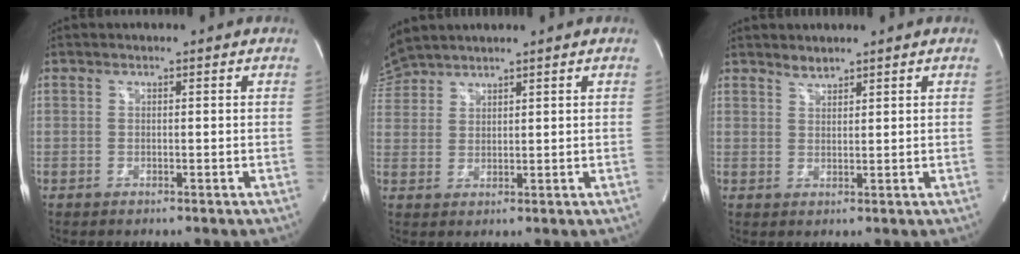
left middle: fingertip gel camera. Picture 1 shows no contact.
{"total": 4.8, "force": [4.8, 0.3, 0.5], "torque": [-0.030, 0.023, 0.105]}
{"total": 1.6, "force": [1.6, 0.3, 0.2], "torque": [-0.004, 0.000, 0.031]}